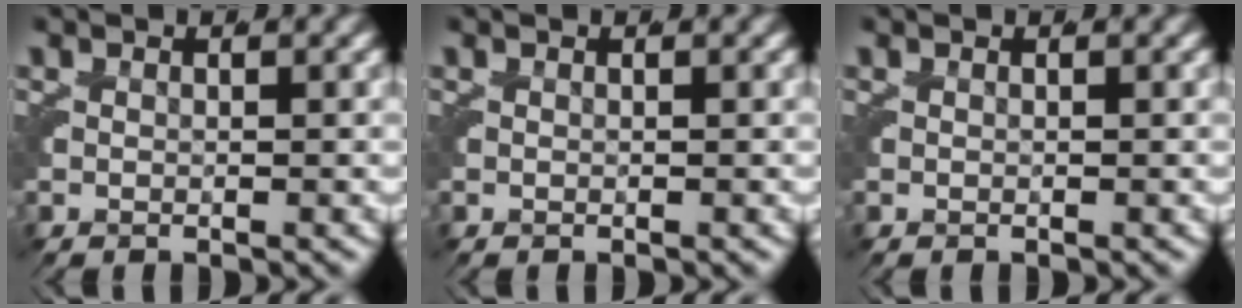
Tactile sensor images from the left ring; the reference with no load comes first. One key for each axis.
{"total": 0.0}
{"total": 0.0}